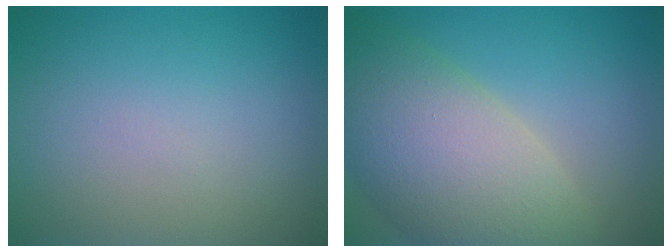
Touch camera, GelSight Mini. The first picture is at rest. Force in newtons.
{"total": 10.7, "press": 10.7, "slide": 0.8}